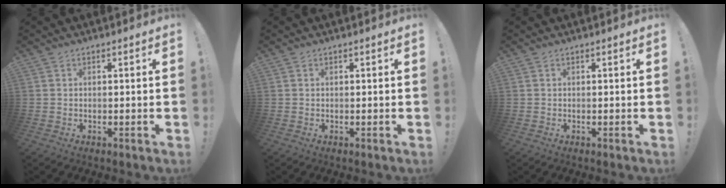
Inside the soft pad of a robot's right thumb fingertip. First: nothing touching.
{"total": 0.0}
{"total": 0.0}